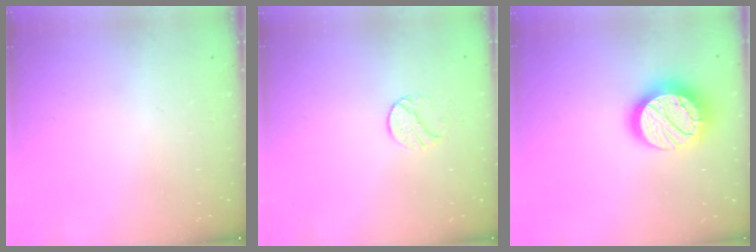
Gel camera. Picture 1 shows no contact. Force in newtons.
{"total": 6.5, "press": 6.5, "slide": 0.6}
{"total": 18.2, "press": 18.1, "slide": 1.1}